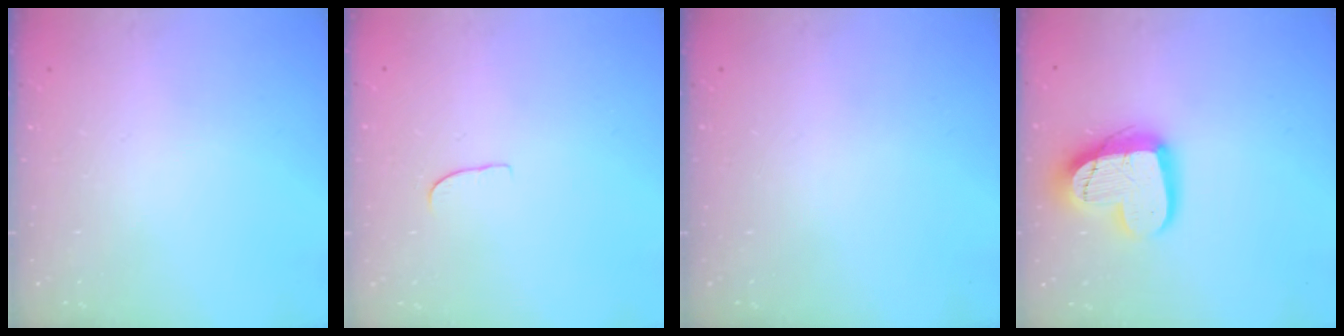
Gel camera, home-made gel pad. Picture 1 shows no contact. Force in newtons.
{"total": 5.4, "press": 5.4, "slide": 0.3}
{"total": 0.0}
{"total": 16.1, "press": 16.1, "slide": 1.0}